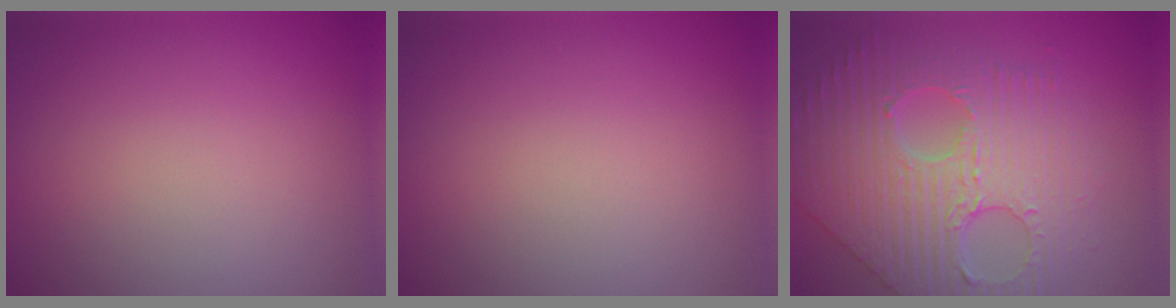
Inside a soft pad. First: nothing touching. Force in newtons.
{"total": 0.0}
{"total": 9.9, "press": 7.2, "slide": 6.9}